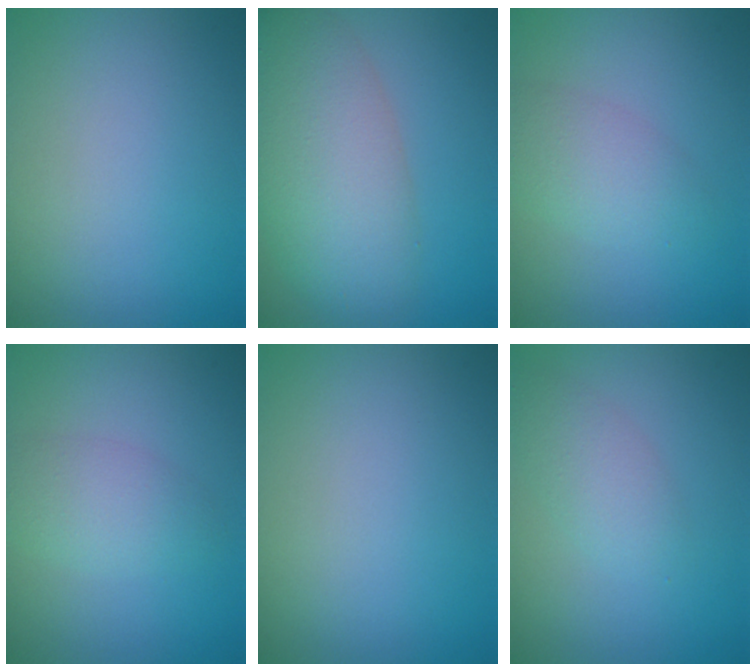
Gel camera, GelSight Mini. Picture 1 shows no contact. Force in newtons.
{"total": 8.2, "press": 8.2, "slide": 0.5}
{"total": 3.1, "press": 3.1, "slide": 0.0}
{"total": 2.8, "press": 2.8, "slide": 0.1}
{"total": 0.0}
{"total": 2.4, "press": 2.4, "slide": 0.0}